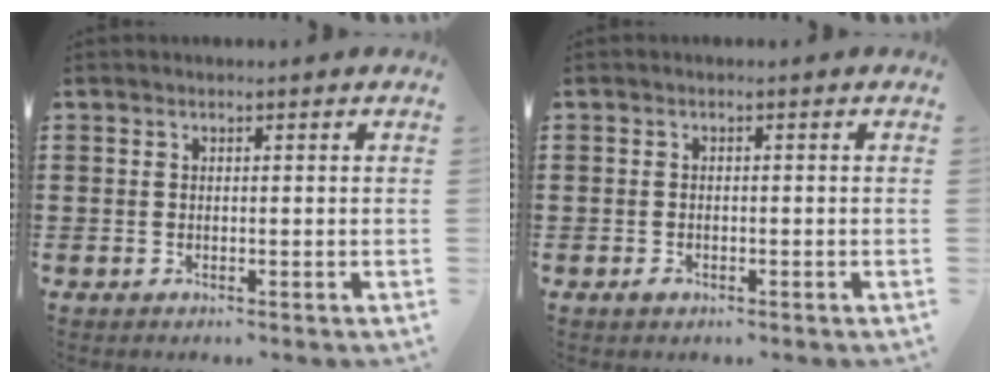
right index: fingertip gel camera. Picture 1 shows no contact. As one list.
[{"total": 0.6, "force": [-0.4, 0.4, 0.3], "torque": [-0.007, -0.001, -0.008]}]